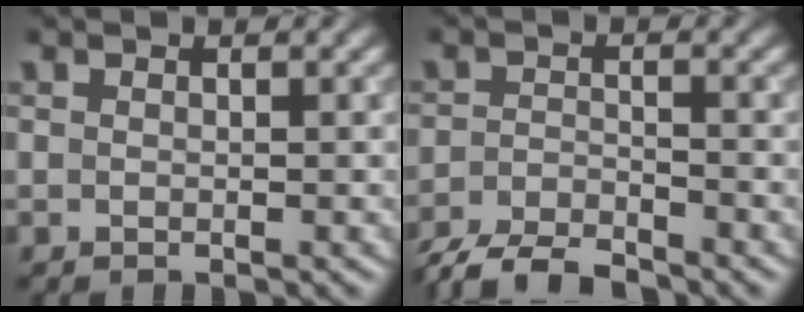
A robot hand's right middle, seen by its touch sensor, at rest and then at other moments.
{"total": 5.1, "force": [-4.6, 1.0, 1.8], "torque": [-0.034, -0.011, -0.090]}